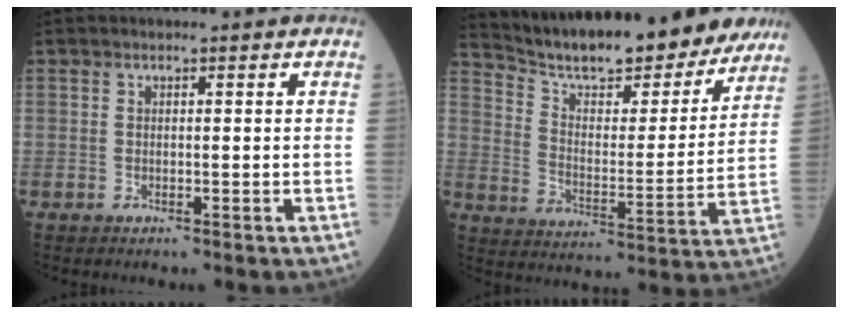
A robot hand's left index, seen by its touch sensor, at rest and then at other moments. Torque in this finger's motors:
{"motor_torque": [0.28, -0.78, 0.37, 0.14]}